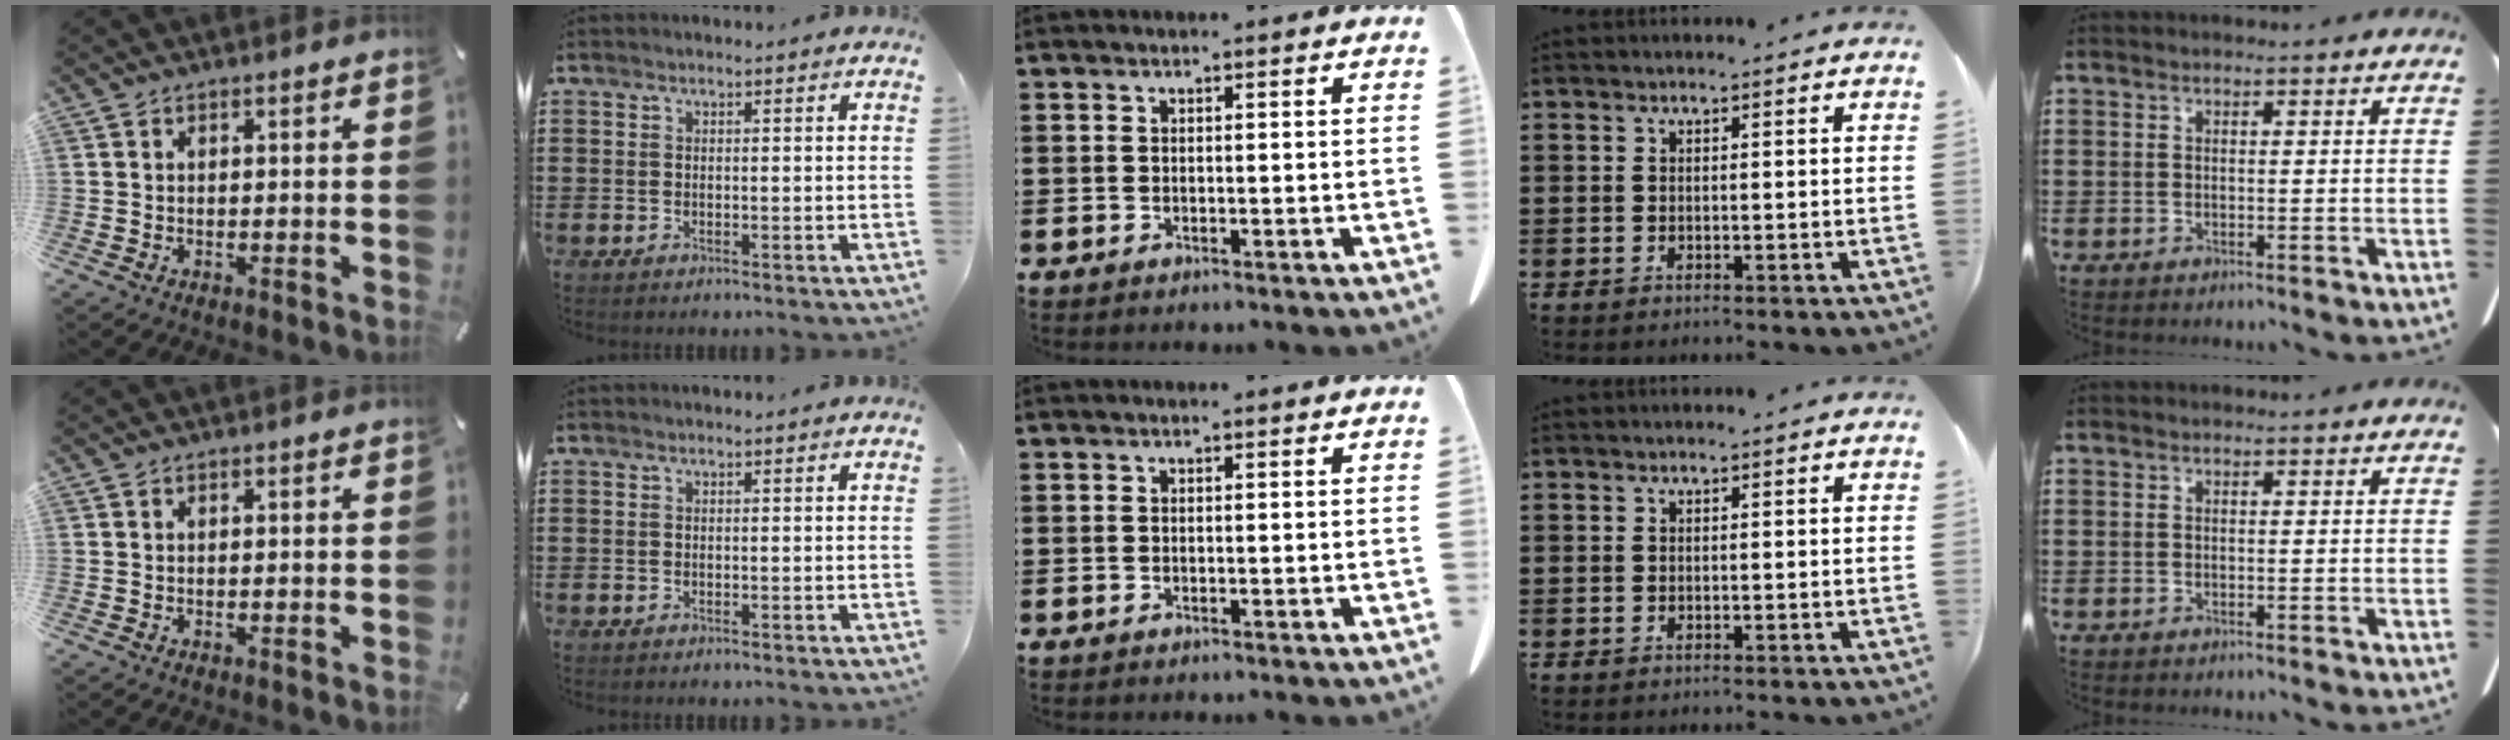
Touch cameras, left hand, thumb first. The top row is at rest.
{}